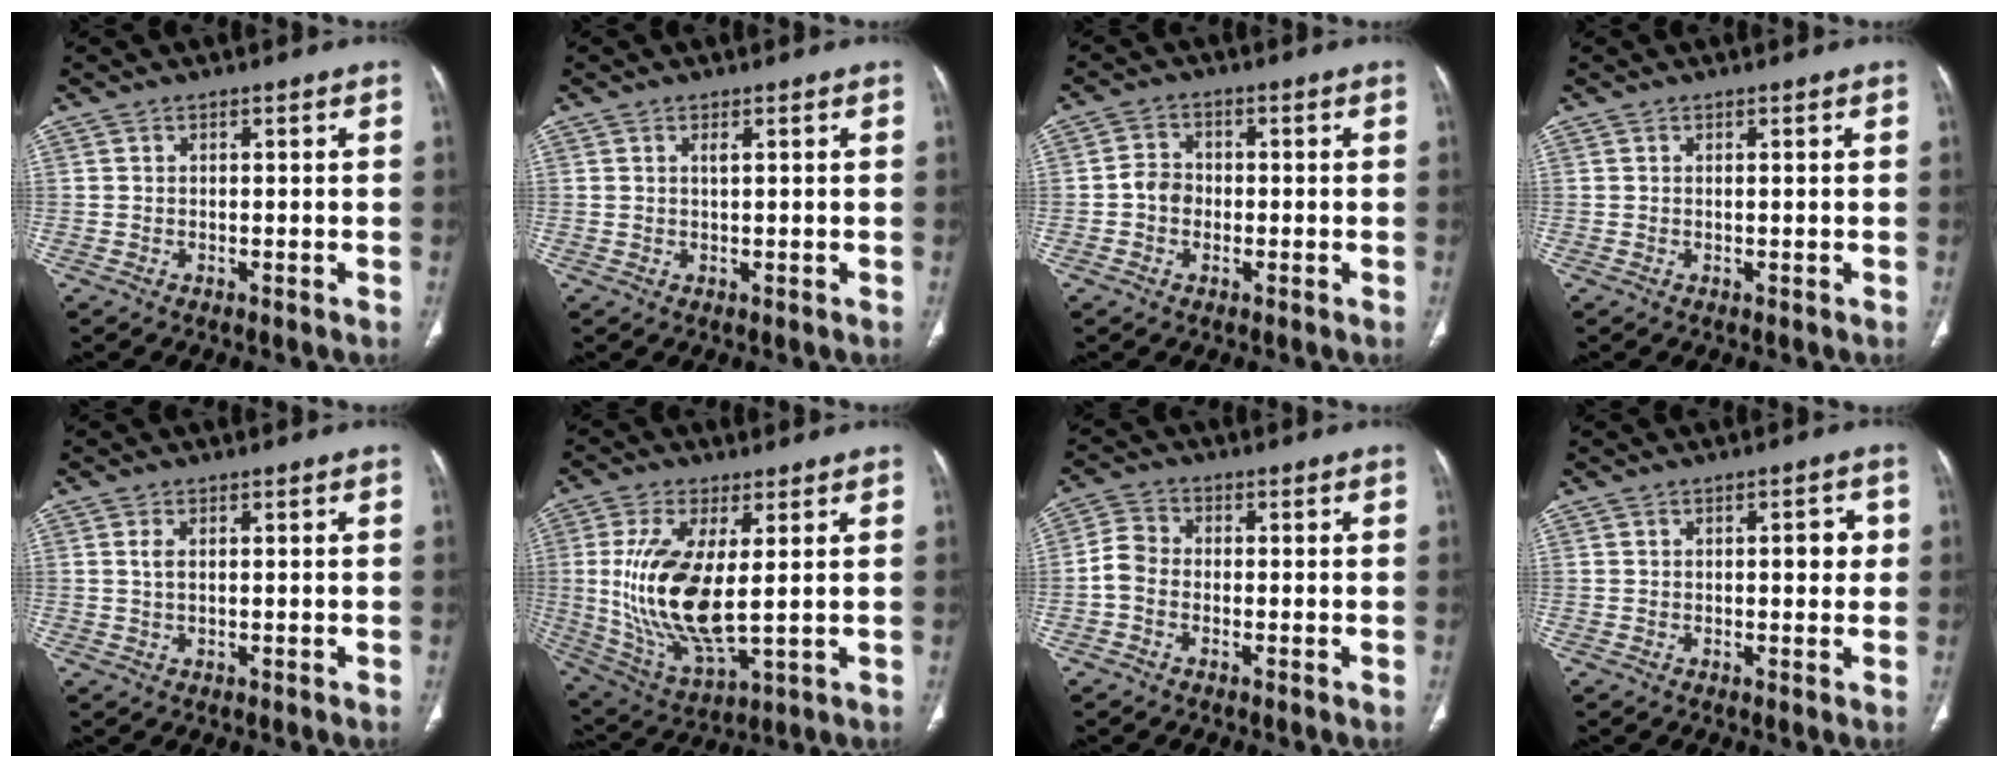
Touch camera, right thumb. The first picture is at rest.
{"total": 1.0, "force": [0.4, 0.2, 0.9], "torque": [-0.019, 0.000, 0.009]}
{"total": 3.9, "force": [-0.7, 3.3, 2.0], "torque": [-0.020, 0.012, -0.020]}
{"total": 0.0}
{"total": 1.6, "force": [0.4, 0.7, 1.4], "torque": [-0.032, 0.000, 0.011]}
{"total": 16.5, "force": [1.3, 6.5, 15.1], "torque": [-0.313, -0.024, 0.037]}
{"total": 4.4, "force": [-1.2, 3.2, 2.8], "torque": [-0.049, 0.012, -0.034]}
{"total": 3.7, "force": [0.4, 1.8, 3.2], "torque": [-0.026, 0.003, 0.003]}